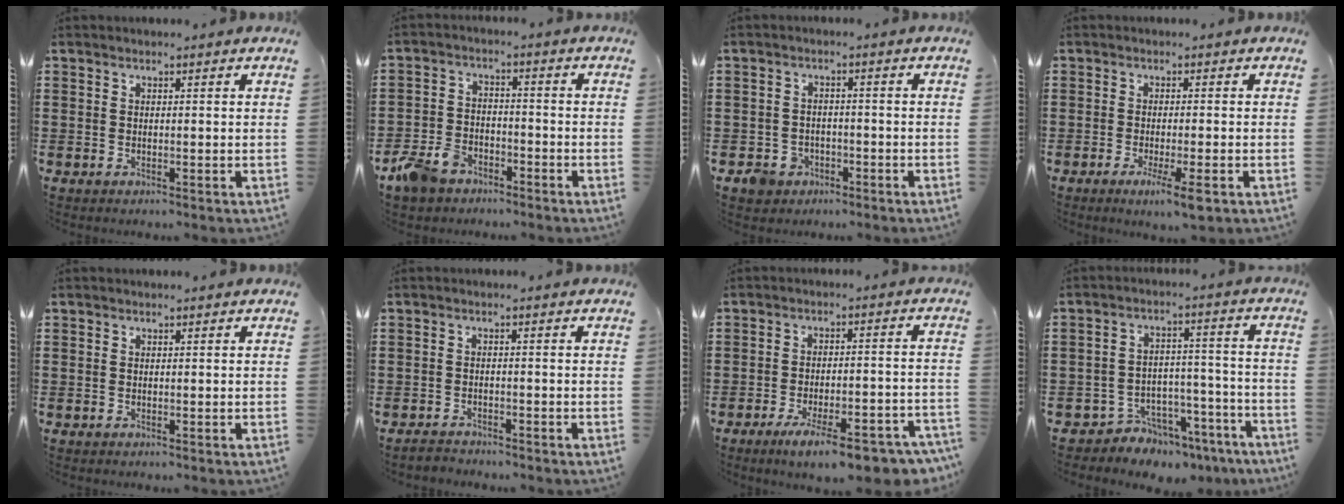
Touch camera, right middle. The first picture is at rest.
{"total": 5.6, "force": [-4.6, 2.7, 1.7], "torque": [-0.064, 0.004, -0.098]}
{"total": 2.9, "force": [-2.0, 2.1, 0.5], "torque": [-0.015, 0.003, -0.043]}
{"total": 3.9, "force": [-2.1, 0.2, 3.3], "torque": [-0.057, -0.013, -0.036]}
{"total": 0.0}
{"total": 1.6, "force": [-1.6, 0.2, 0.0], "torque": [-0.004, 0.001, -0.035]}
{"total": 9.0, "force": [-6.4, 1.5, 6.1], "torque": [-0.087, 0.008, -0.109]}
{"total": 5.7, "force": [-5.5, 1.8, 0.3], "torque": [-0.009, 0.023, -0.110]}